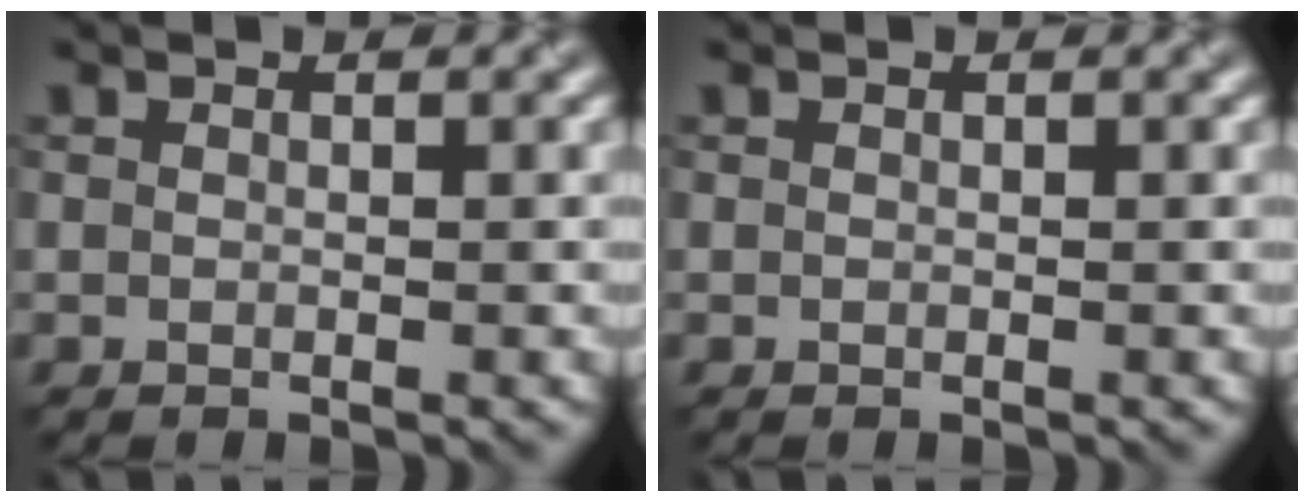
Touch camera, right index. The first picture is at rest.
{"total": 0.0}